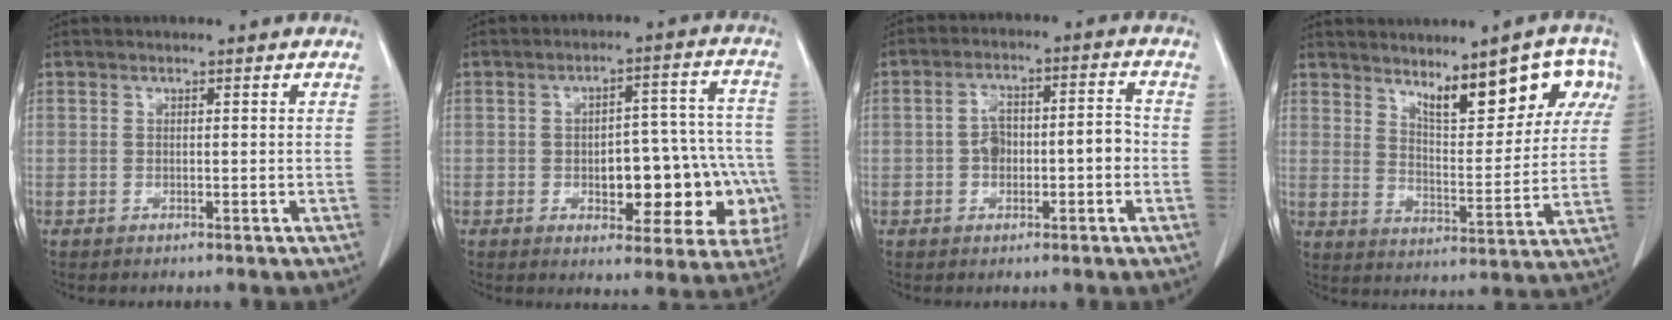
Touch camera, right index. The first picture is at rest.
{"total": 18.2, "force": [-4.8, 7.9, 15.7], "torque": [-0.140, 0.053, -0.041]}
{"total": 8.2, "force": [-1.2, 3.8, 7.2], "torque": [-0.126, 0.038, -0.015]}
{"total": 14.4, "force": [7.9, 4.6, 11.2], "torque": [-0.148, 0.013, 0.124]}